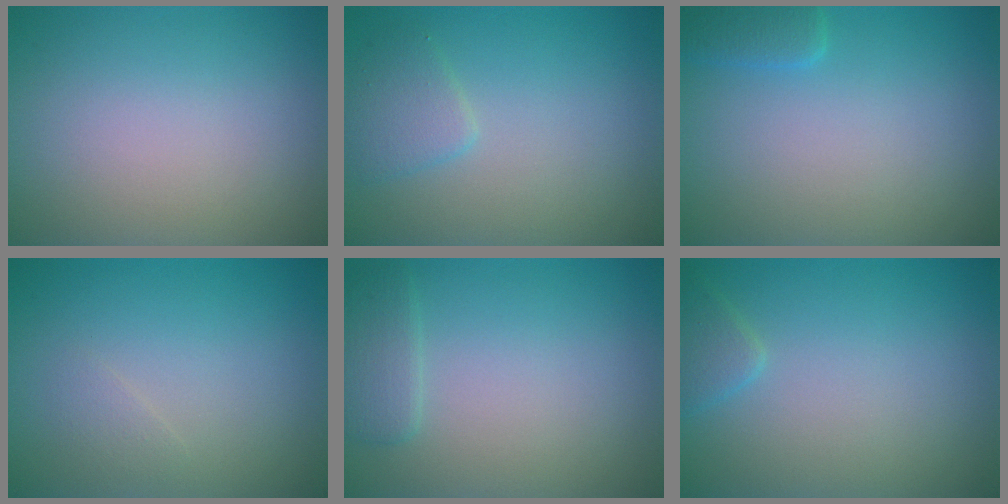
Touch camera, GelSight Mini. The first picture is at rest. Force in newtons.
{"total": 2.0, "press": 2.0, "slide": 0.1}
{"total": 1.6, "press": 1.6, "slide": 0.1}
{"total": 0.8, "press": 0.8, "slide": 0.0}
{"total": 1.8, "press": 1.8, "slide": 0.1}
{"total": 1.4, "press": 1.4, "slide": 0.1}